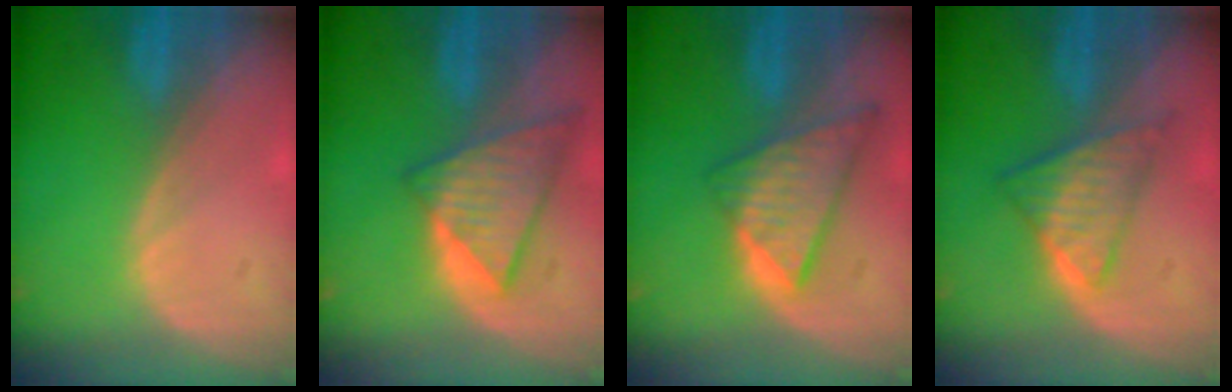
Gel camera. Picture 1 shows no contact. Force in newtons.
{"total": 9.1, "press": 7.9, "slide": 4.5}
{"total": 8.6, "press": 7.4, "slide": 4.4}
{"total": 6.7, "press": 6.0, "slide": 3.0}